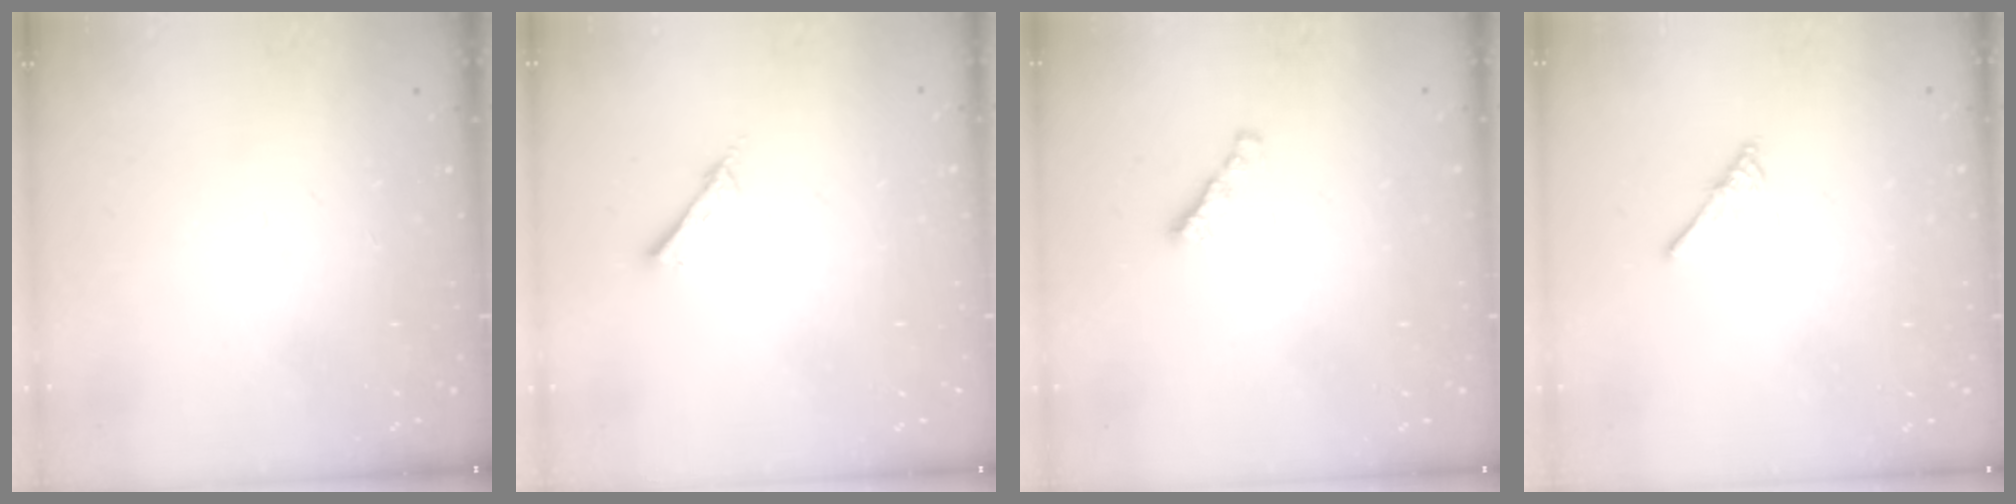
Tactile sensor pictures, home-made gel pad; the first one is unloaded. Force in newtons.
{"total": 1.5, "press": 1.4, "slide": 0.2}
{"total": 1.6, "press": 1.5, "slide": 0.5}
{"total": 3.0, "press": 2.9, "slide": 0.5}